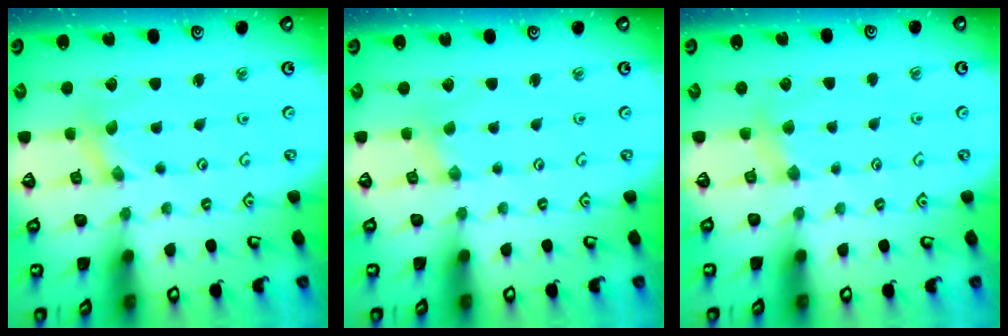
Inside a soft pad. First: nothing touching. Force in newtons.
{"total": 0.0}
{"total": 3.7, "press": 3.7, "slide": 0.5}